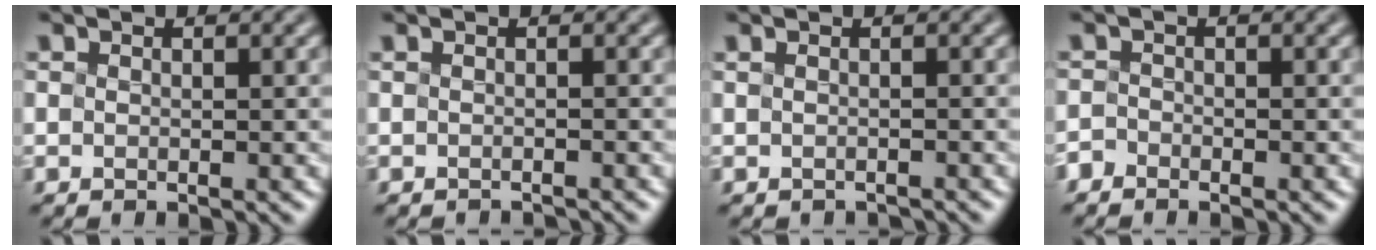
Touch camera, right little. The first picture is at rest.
{"total": 1.5, "force": [-1.4, 0.0, 0.4], "torque": [0.002, -0.013, -0.022]}
{"total": 0.8, "force": [-0.7, 0.1, 0.4], "torque": [-0.004, -0.013, -0.014]}
{"total": 1.4, "force": [-1.3, -0.3, -0.6], "torque": [0.007, -0.001, -0.018]}